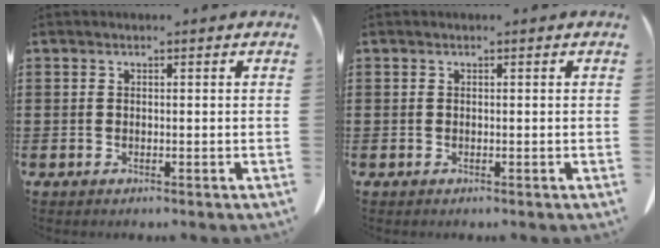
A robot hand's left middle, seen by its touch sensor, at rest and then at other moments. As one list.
[{"total": 0.0}]